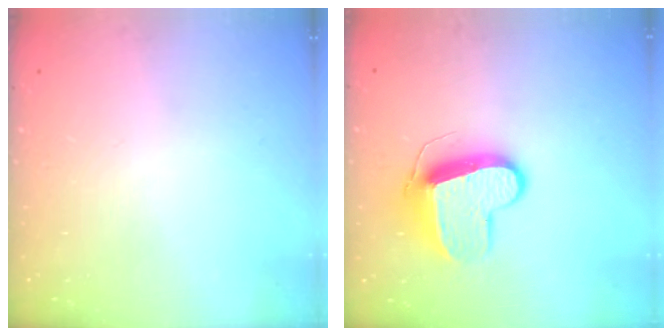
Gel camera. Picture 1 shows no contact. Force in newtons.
{"total": 11.7, "press": 11.7, "slide": 0.9}